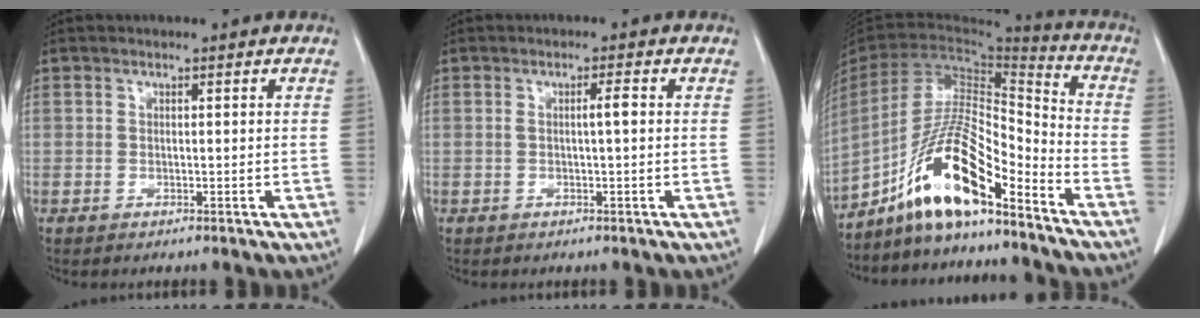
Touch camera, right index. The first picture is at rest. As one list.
[{"total": 1.7, "force": [0.1, -0.1, 1.6], "torque": [-0.029, 0.003, 0.001]}, {"total": 14.4, "force": [-10.1, 2.0, 10.1], "torque": [-0.191, 0.012, -0.186]}]